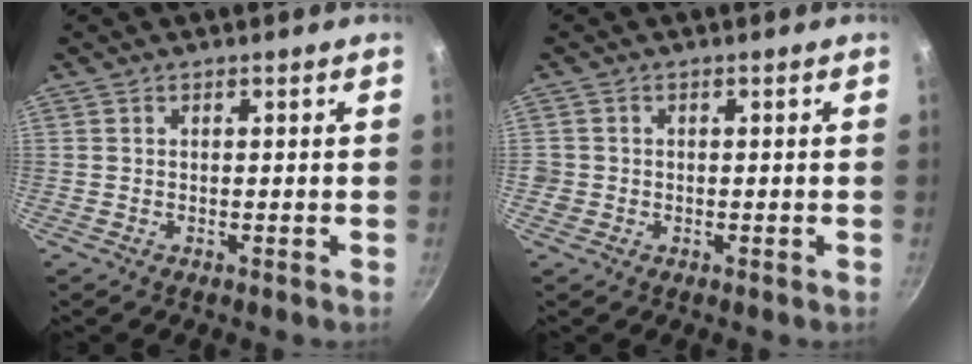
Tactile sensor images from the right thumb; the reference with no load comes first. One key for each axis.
{"total": 1.7, "fx": -0.5, "fy": 1.6, "fz": 0.4, "tx": -0.004, "ty": 0.002, "tz": -0.008}